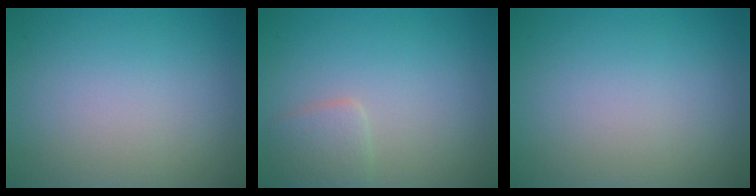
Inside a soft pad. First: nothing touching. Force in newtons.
{"total": 1.9, "press": 1.9, "slide": 0.1}
{"total": 0.0}